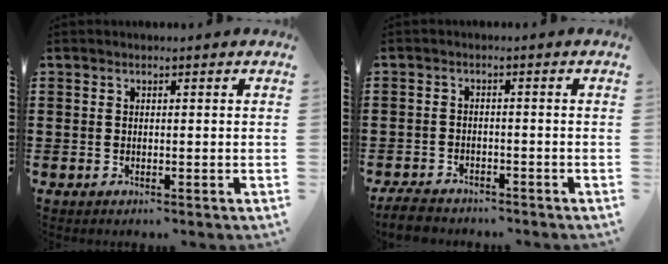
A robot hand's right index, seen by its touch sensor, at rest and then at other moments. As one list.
[{"total": 3.4, "force": [-3.2, 0.7, 0.7], "torque": [-0.021, 0.001, -0.069]}]